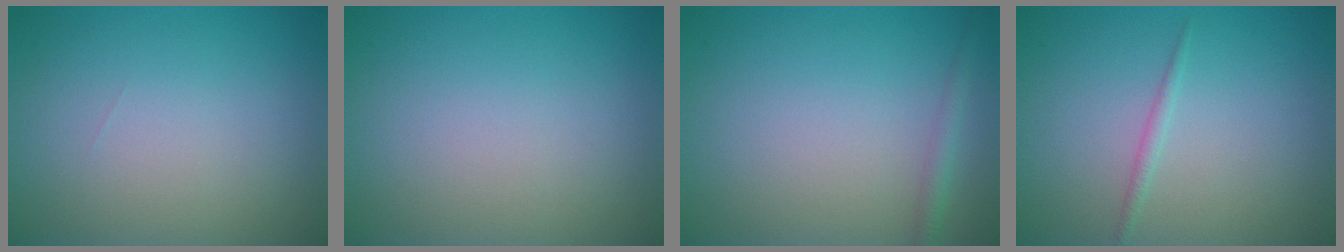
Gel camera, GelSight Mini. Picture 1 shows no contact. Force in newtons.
{"total": 0.0}
{"total": 1.3, "press": 1.3, "slide": 0.1}
{"total": 0.8, "press": 0.8, "slide": 0.0}